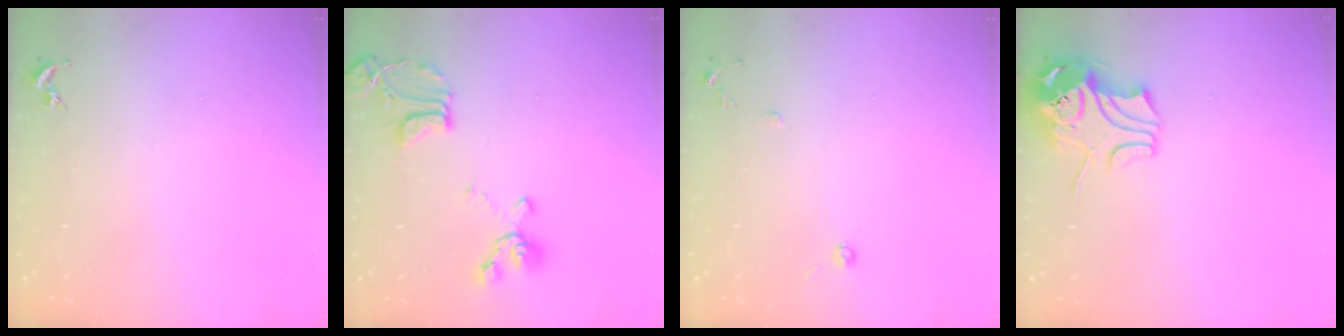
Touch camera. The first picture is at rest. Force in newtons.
{"total": 16.6, "press": 16.5, "slide": 1.7}
{"total": 6.0, "press": 5.9, "slide": 0.8}
{"total": 11.2, "press": 11.0, "slide": 1.6}